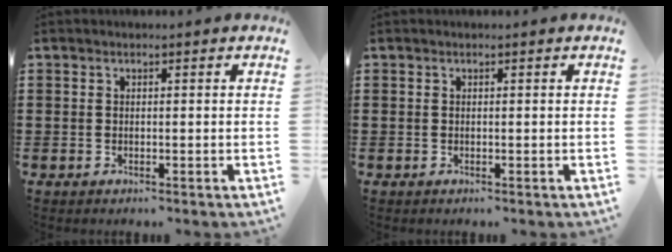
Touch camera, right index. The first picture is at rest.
{"total": 0.0}